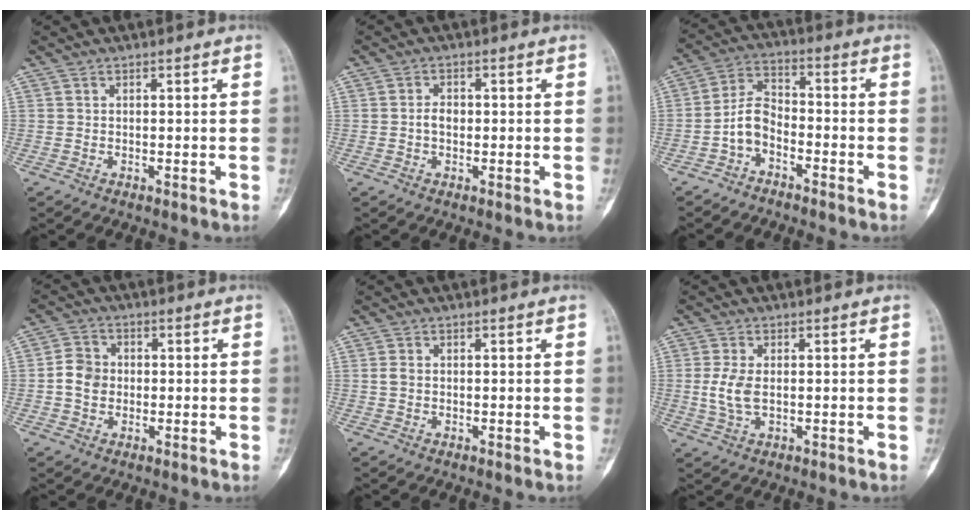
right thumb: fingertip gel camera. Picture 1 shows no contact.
{"total": 2.3, "force": [-0.2, 1.6, 1.6], "torque": [-0.024, 0.007, -0.007]}
{"total": 6.3, "force": [-3.2, 3.8, 3.9], "torque": [-0.072, 0.041, -0.072]}
{"total": 5.1, "force": [-0.4, 4.4, 2.5], "torque": [-0.033, 0.012, -0.015]}
{"total": 1.2, "force": [-0.1, 0.9, 0.8], "torque": [-0.016, 0.000, -0.002]}
{"total": 4.8, "force": [0.0, 2.6, 4.0], "torque": [-0.095, -0.002, -0.001]}